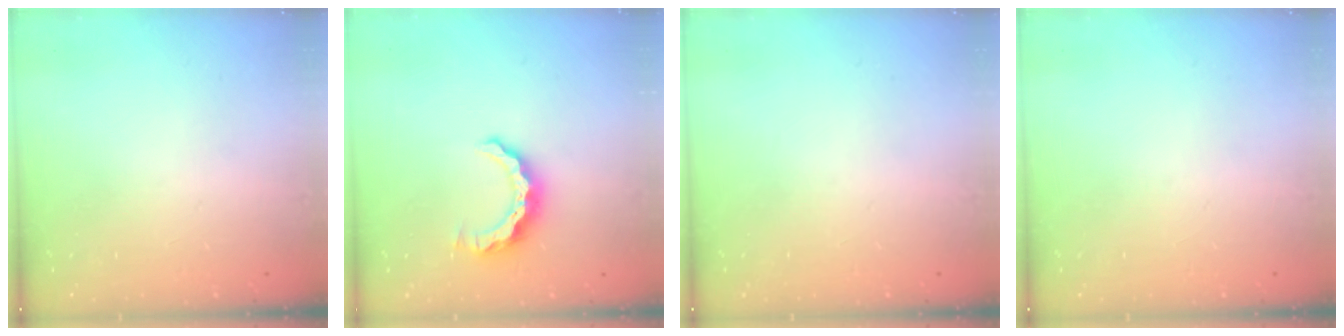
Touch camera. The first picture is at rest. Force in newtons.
{"total": 8.4, "press": 8.3, "slide": 1.0}
{"total": 0.0}
{"total": 0.0}